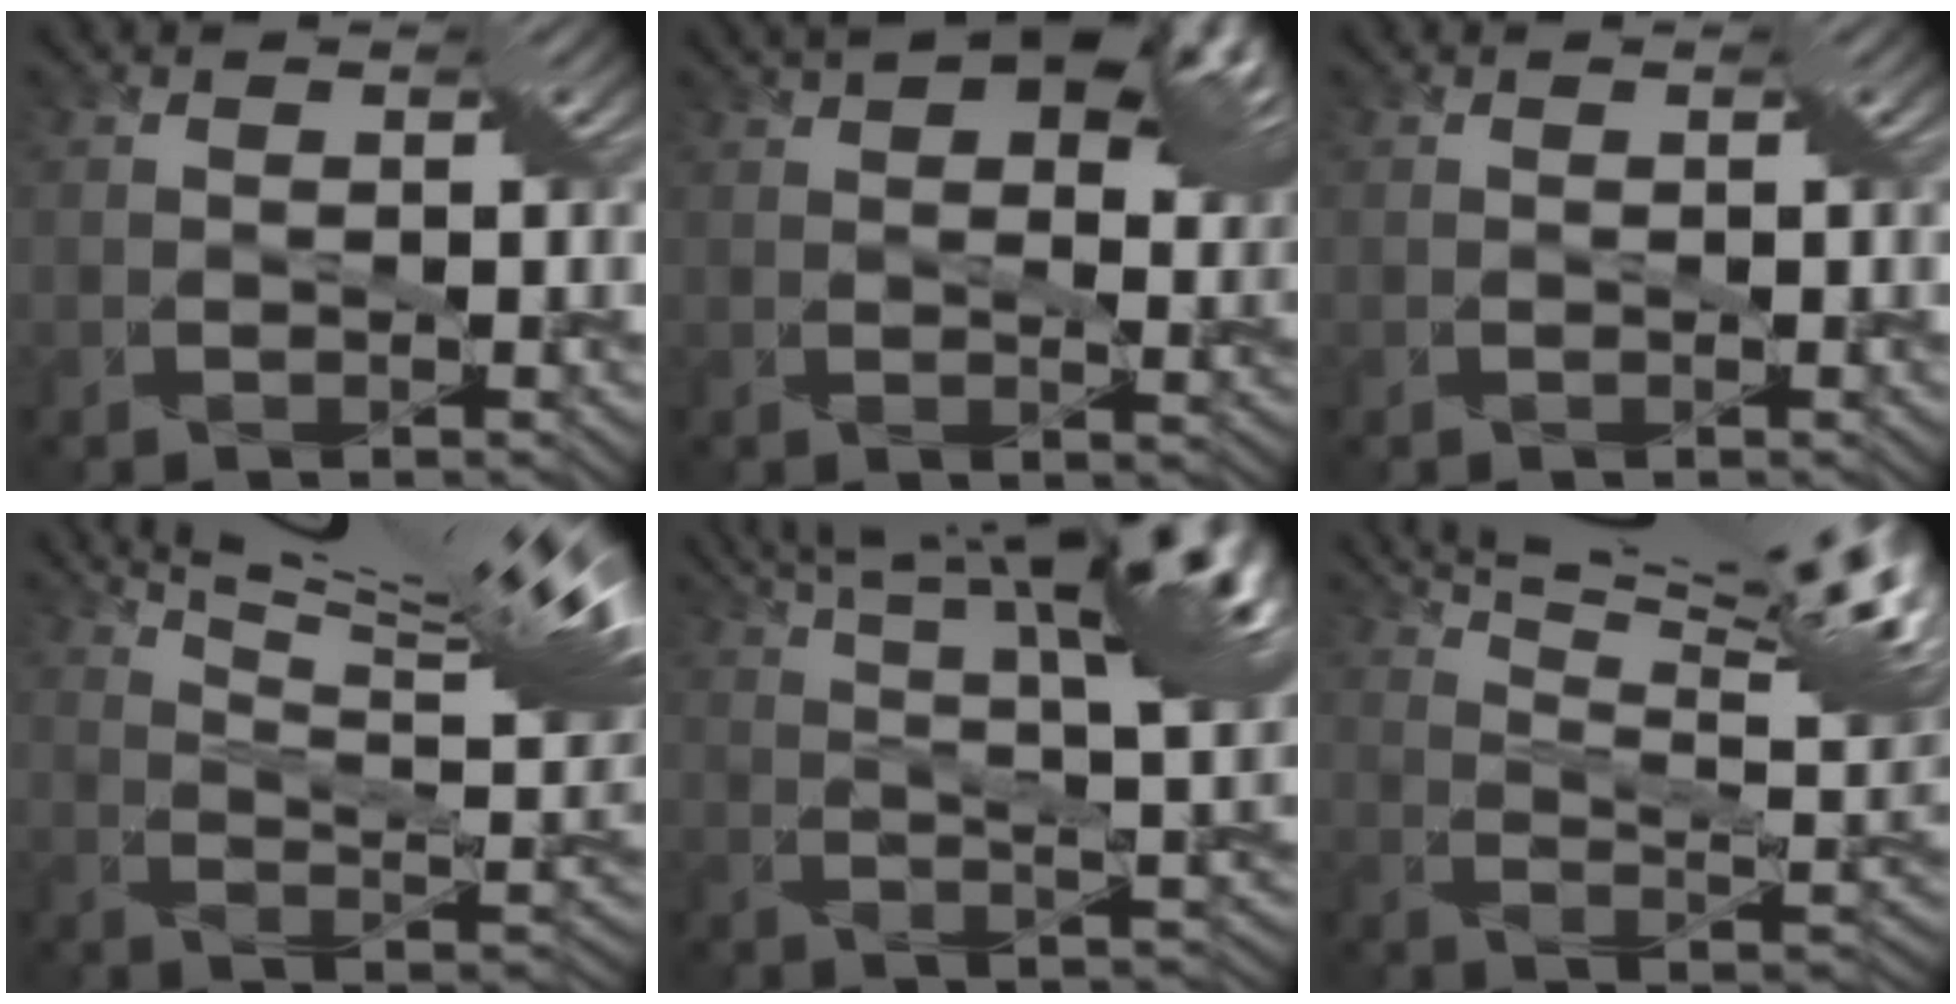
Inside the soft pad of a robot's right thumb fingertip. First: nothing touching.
{"total": 12.1, "force": [7.3, 5.0, 8.2], "torque": [-0.156, 0.018, 0.107]}
{"total": 0.0}
{"total": 15.6, "force": [11.4, 1.5, 10.6], "torque": [-0.189, 0.005, 0.184]}
{"total": 15.8, "force": [10.4, 2.7, 11.6], "torque": [-0.207, 0.020, 0.155]}
{"total": 16.3, "force": [12.1, 2.1, 10.8], "torque": [-0.204, 0.008, 0.195]}